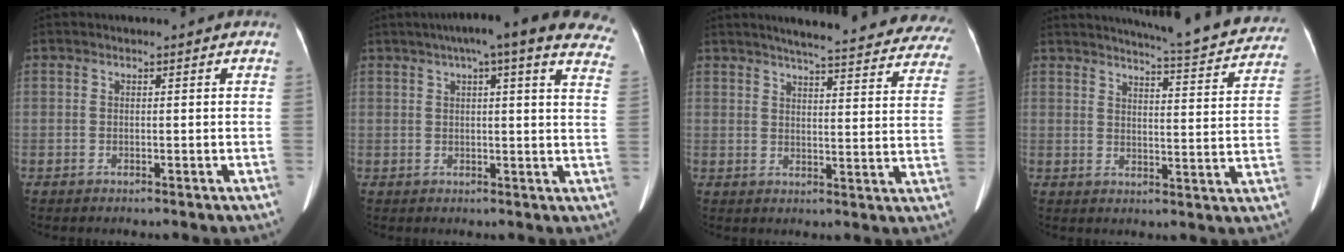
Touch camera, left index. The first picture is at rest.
{"total": 21.1, "force": [16.5, 2.9, 12.8], "torque": [-0.166, 0.022, 0.181]}
{"total": 27.6, "force": [24.8, 3.9, 11.4], "torque": [-0.149, -0.050, 0.281]}
{"total": 16.4, "force": [15.4, 1.1, 5.6], "torque": [-0.073, -0.045, 0.175]}